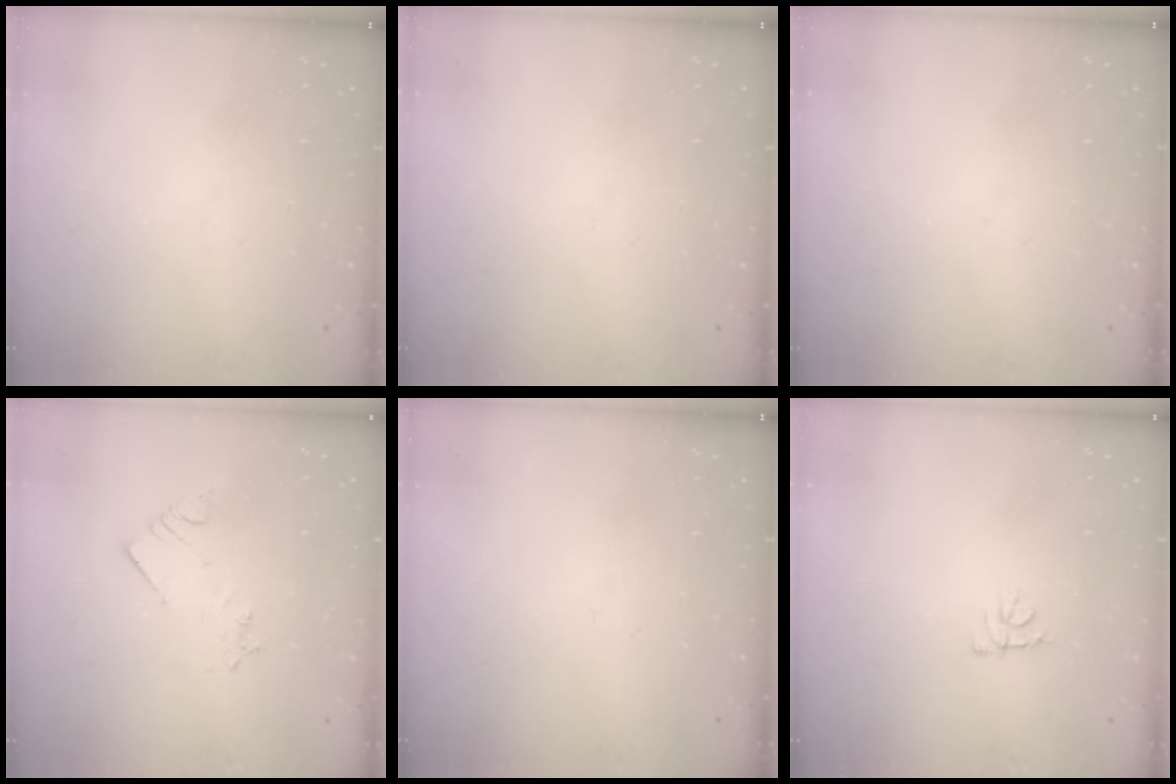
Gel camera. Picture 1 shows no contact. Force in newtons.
{"total": 0.0}
{"total": 0.0}
{"total": 2.6, "press": 2.6, "slide": 0.2}
{"total": 0.0}
{"total": 4.0, "press": 4.0, "slide": 0.3}